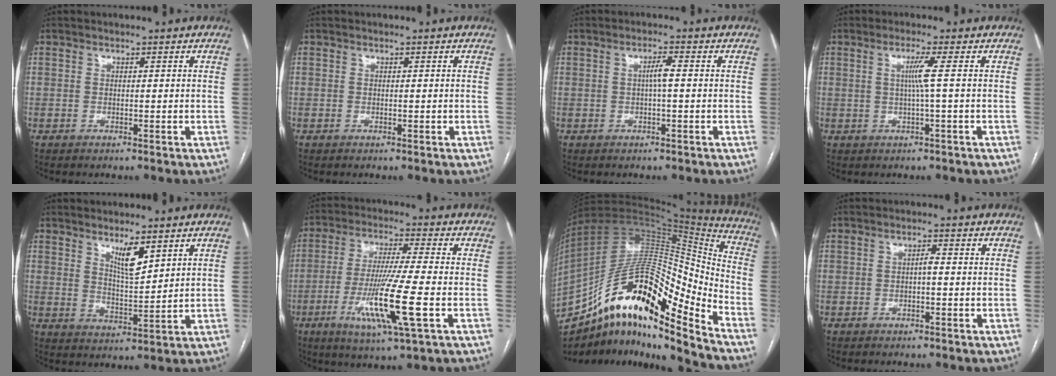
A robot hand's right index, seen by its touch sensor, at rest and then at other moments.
{"total": 0.0}
{"total": 2.2, "force": [0.0, 0.1, 2.2], "torque": [-0.041, 0.002, 0.001]}
{"total": 3.1, "force": [0.3, -1.1, 2.9], "torque": [-0.057, 0.000, 0.007]}
{"total": 5.2, "force": [3.3, 0.9, 3.9], "torque": [-0.073, -0.011, 0.065]}
{"total": 13.3, "force": [-4.0, -0.1, 12.6], "torque": [-0.246, -0.024, -0.074]}
{"total": 26.0, "force": [-14.9, 6.5, 20.3], "torque": [-0.369, 0.030, -0.259]}
{"total": 1.1, "force": [-0.3, 0.2, 1.1], "torque": [-0.018, 0.003, -0.005]}